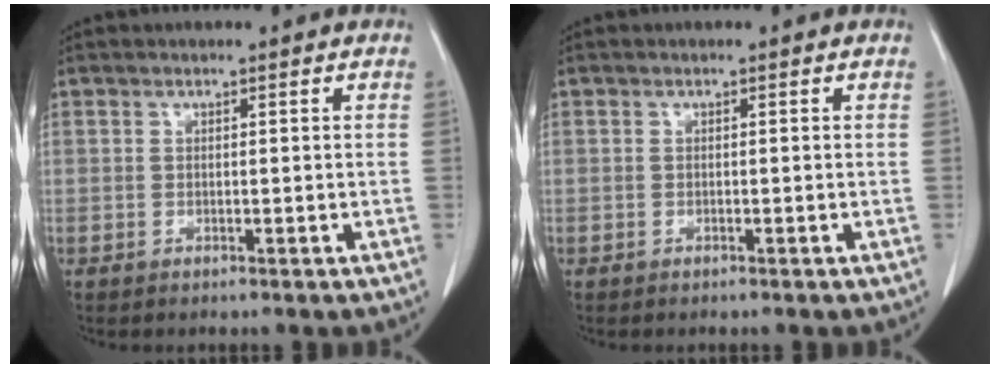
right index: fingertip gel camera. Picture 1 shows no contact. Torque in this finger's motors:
{"motor_torque": [0.03, 0.00, 0.00, 0.01]}